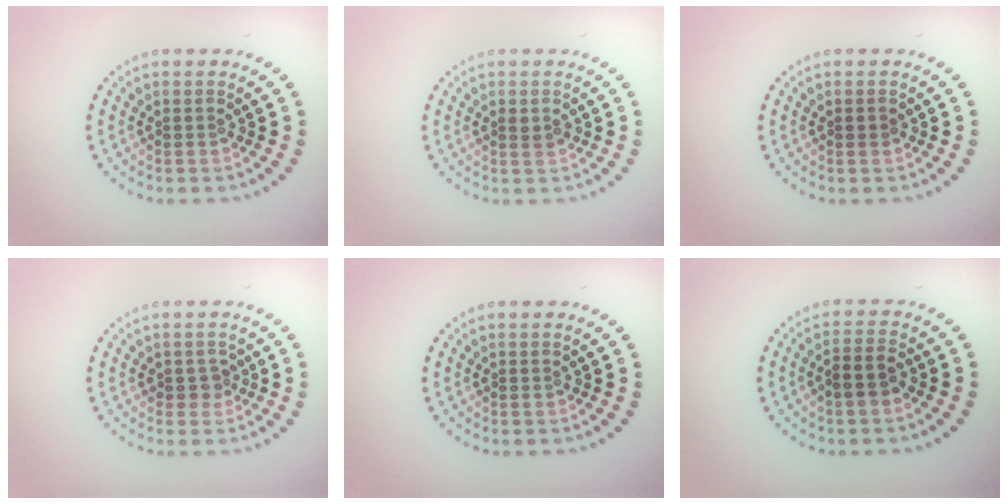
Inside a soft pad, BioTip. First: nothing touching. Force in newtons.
{"total": 0.9, "press": 0.9, "slide": 0.3}
{"total": 0.9, "press": 0.9, "slide": 0.2}
{"total": 1.5, "press": 1.2, "slide": 0.8}
{"total": 0.0}
{"total": 2.2, "press": 2.0, "slide": 0.9}